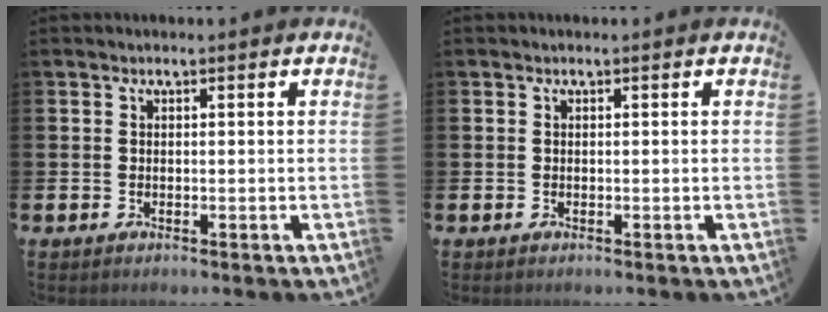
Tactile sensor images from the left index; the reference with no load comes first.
{"total": 0.0}